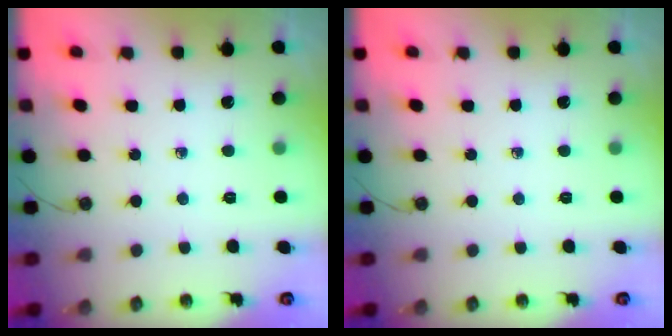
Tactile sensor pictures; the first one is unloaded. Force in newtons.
{"total": 0.0}